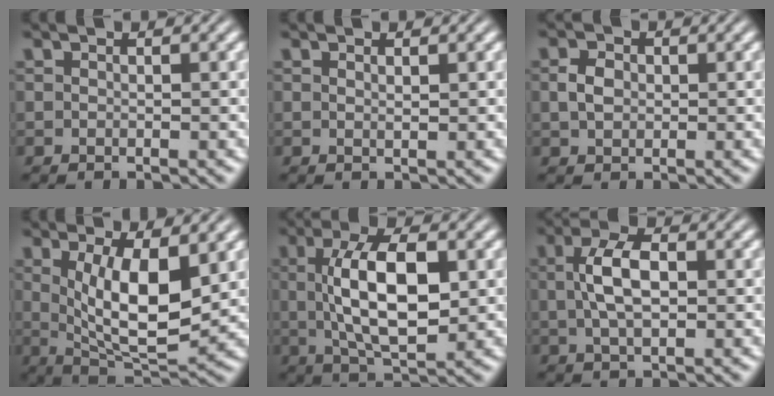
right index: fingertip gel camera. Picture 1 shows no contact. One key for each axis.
{"total": 0.8, "fx": 0.4, "fy": -0.7, "fz": 0.2, "tx": 0.000, "ty": -0.004, "tz": 0.012}
{"total": 0.8, "fx": 0.2, "fy": 0.2, "fz": 0.8, "tx": -0.009, "ty": -0.005, "tz": 0.013}
{"total": 8.7, "fx": 1.1, "fy": 3.7, "fz": 7.8, "tx": -0.126, "ty": -0.030, "tz": 0.038}
{"total": 7.0, "fx": 0.6, "fy": 2.1, "fz": 6.7, "tx": -0.106, "ty": -0.007, "tz": 0.020}
{"total": 3.5, "fx": 0.5, "fy": 0.8, "fz": 3.4, "tx": -0.056, "ty": 0.003, "tz": 0.012}